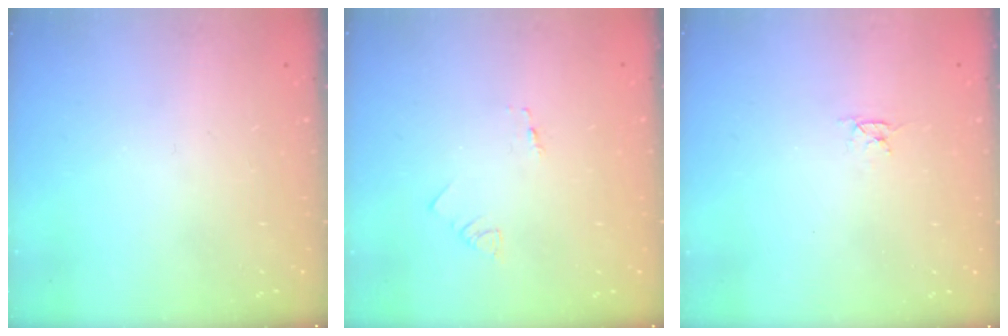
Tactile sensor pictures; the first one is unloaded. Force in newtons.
{"total": 1.3, "press": 1.2, "slide": 0.1}
{"total": 2.8, "press": 2.8, "slide": 0.3}